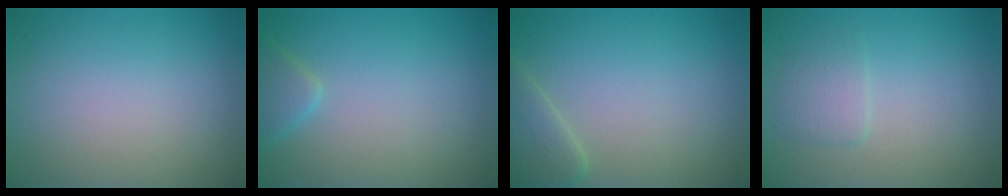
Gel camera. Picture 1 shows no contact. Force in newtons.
{"total": 1.8, "press": 1.8, "slide": 0.1}
{"total": 2.6, "press": 2.6, "slide": 0.2}
{"total": 1.6, "press": 1.6, "slide": 0.3}